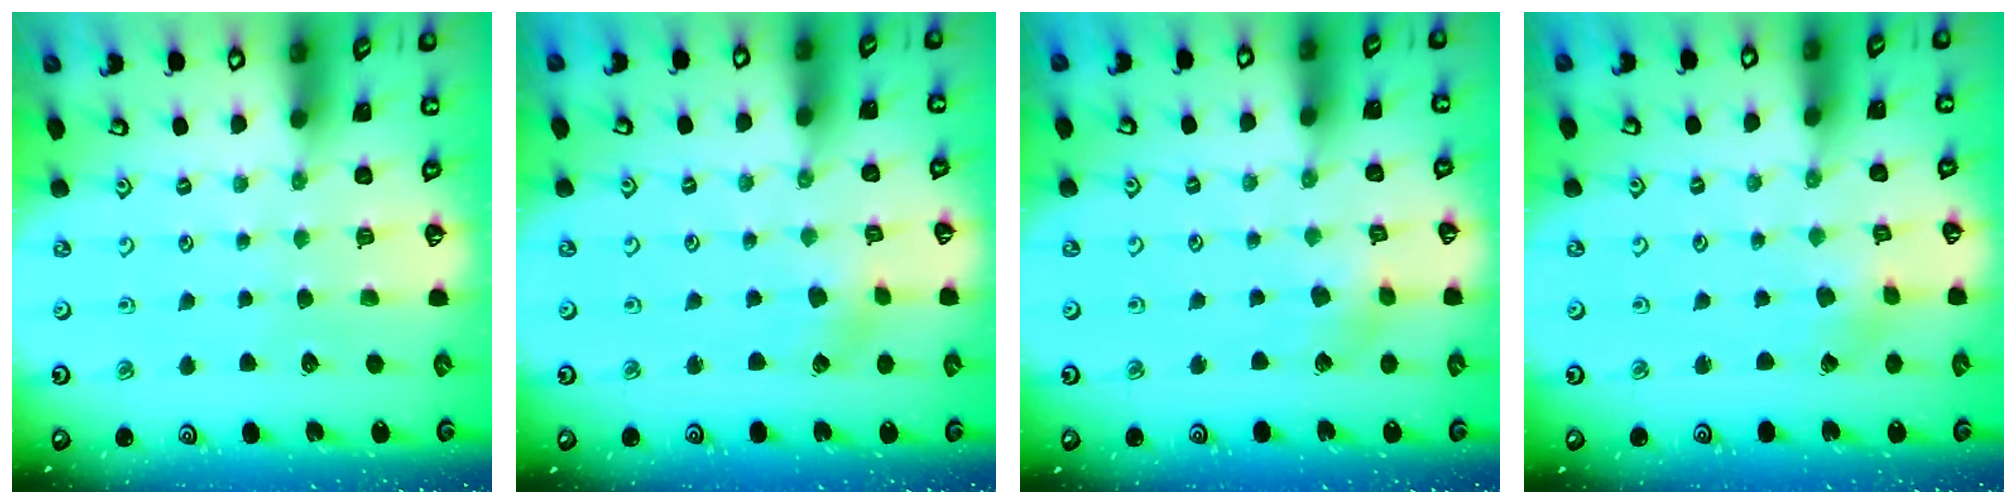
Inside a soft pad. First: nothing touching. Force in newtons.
{"total": 2.5, "press": 2.4, "slide": 0.6}
{"total": 3.5, "press": 3.5, "slide": 0.4}
{"total": 0.7, "press": 0.7, "slide": 0.1}